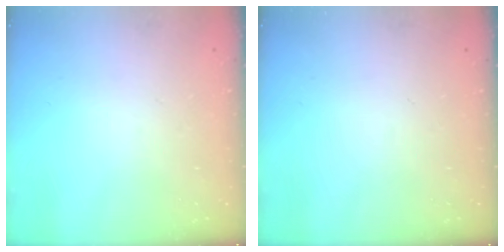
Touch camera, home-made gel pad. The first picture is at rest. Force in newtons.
{"total": 0.0}